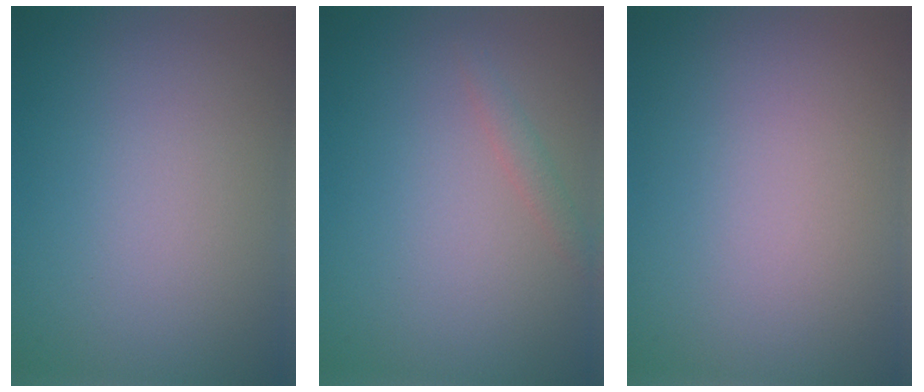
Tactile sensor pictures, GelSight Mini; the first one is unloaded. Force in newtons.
{"total": 1.0, "press": 1.0, "slide": 0.1}
{"total": 0.0}